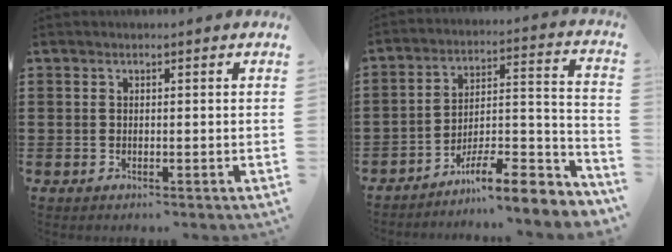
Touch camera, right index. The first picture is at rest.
{"total": 8.3, "force": [-6.9, 1.0, 4.5], "torque": [-0.063, 0.006, -0.132]}